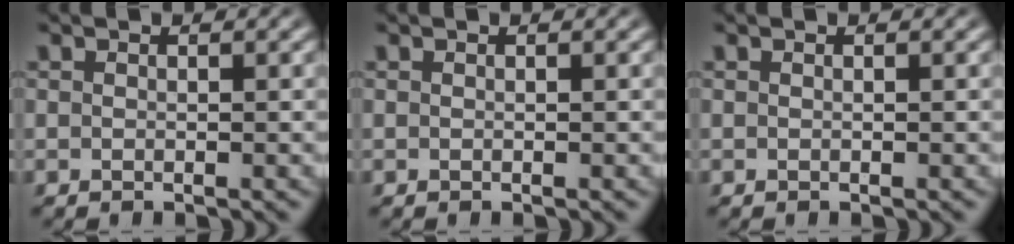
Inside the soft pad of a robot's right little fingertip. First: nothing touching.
{"total": 0.0}
{"total": 0.0}